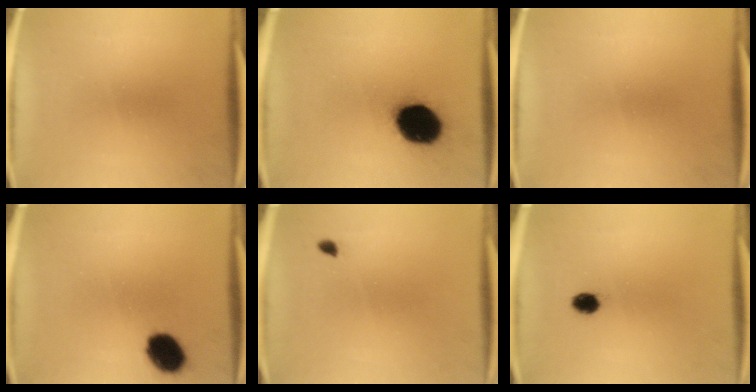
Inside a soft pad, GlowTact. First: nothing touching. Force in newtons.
{"total": 18.0}
{"total": 0.0}
{"total": 9.1}
{"total": 0.9}
{"total": 2.9}